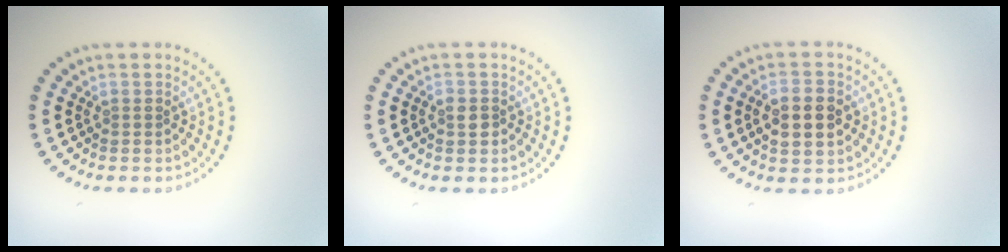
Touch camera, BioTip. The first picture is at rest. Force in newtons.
{"total": 1.3, "press": 1.3, "slide": 0.3}
{"total": 4.1, "press": 4.1, "slide": 0.2}